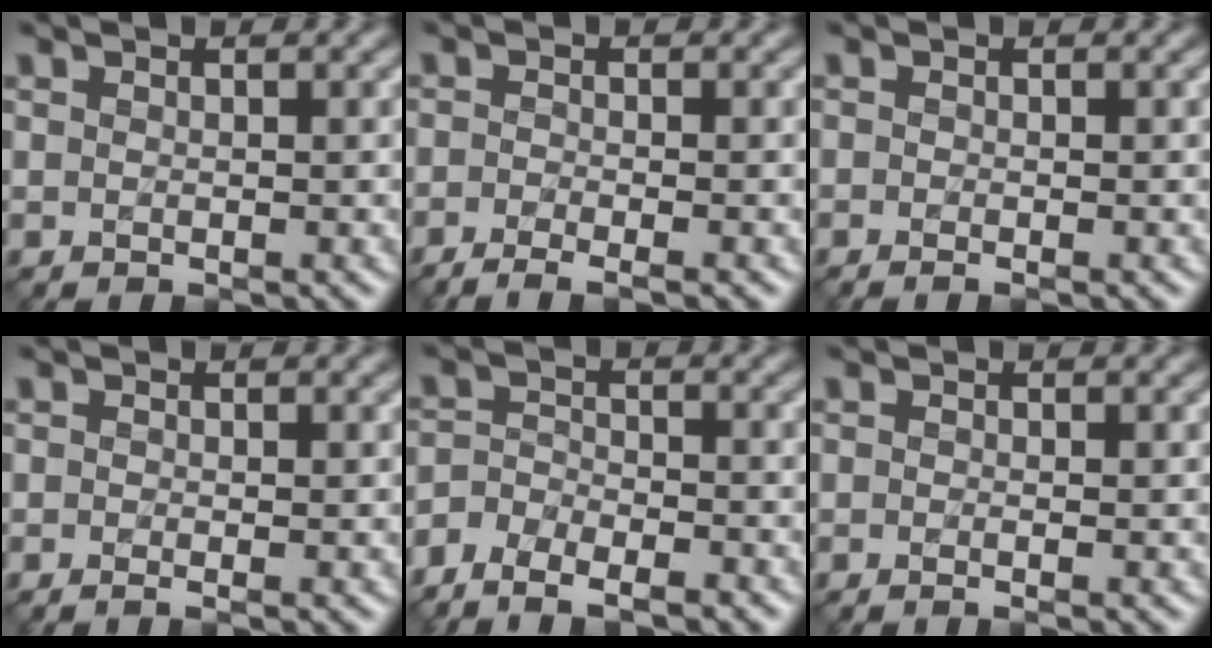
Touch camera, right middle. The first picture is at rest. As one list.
[{"total": 3.2, "force": [-2.3, 0.8, 2.1], "torque": [-0.030, -0.006, -0.046]}, {"total": 0.8, "force": [-0.5, 0.2, 0.6], "torque": [-0.010, -0.009, -0.011]}, {"total": 0.9, "force": [-0.5, 0.2, 0.7], "torque": [-0.013, -0.010, -0.011]}, {"total": 6.7, "force": [-5.3, 2.9, 2.9], "torque": [-0.036, -0.006, -0.086]}, {"total": 1.0, "force": [-0.4, 0.3, 0.9], "torque": [-0.012, -0.009, -0.008]}]